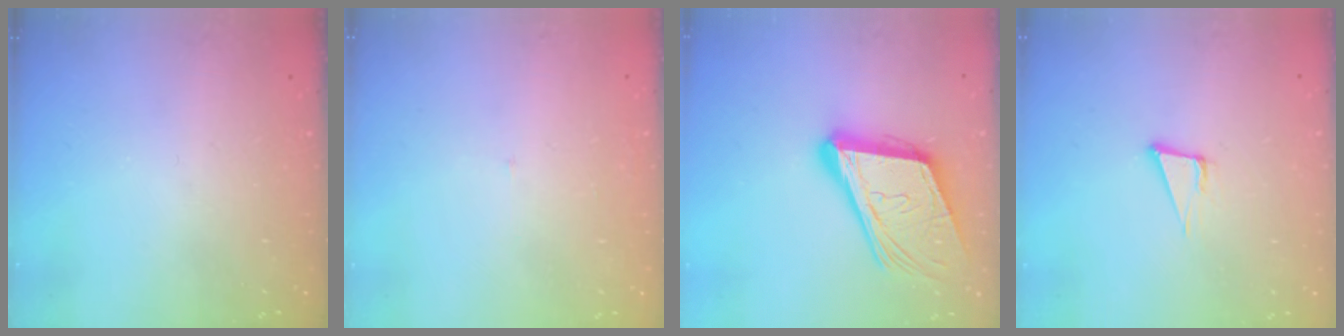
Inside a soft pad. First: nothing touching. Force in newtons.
{"total": 2.0, "press": 2.0, "slide": 0.1}
{"total": 20.1, "press": 19.6, "slide": 4.5}
{"total": 5.4, "press": 4.4, "slide": 3.1}